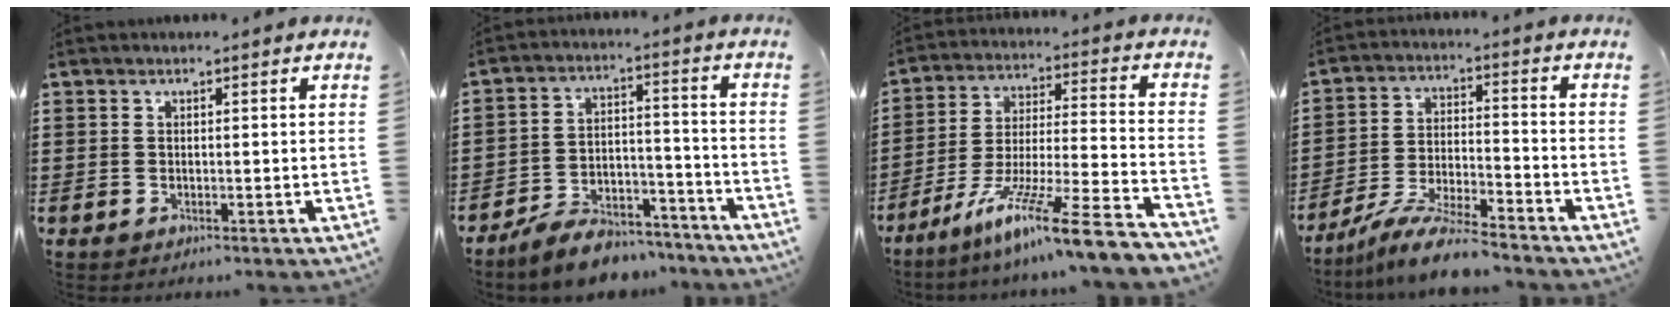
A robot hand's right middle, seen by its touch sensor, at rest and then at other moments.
{"total": 8.1, "force": [-7.5, 2.2, 2.2], "torque": [-0.030, 0.030, -0.140]}
{"total": 13.4, "force": [-10.4, -0.3, 8.5], "torque": [-0.144, 0.010, -0.195]}
{"total": 8.9, "force": [-7.9, 0.6, 4.0], "torque": [-0.079, 0.006, -0.153]}